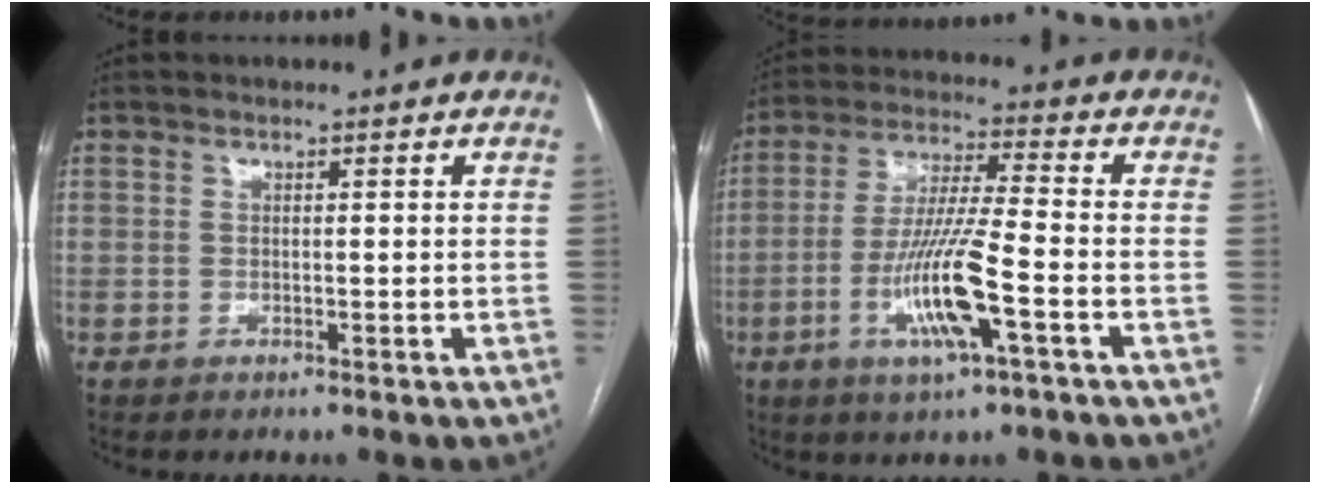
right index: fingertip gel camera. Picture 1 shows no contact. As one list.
[{"total": 12.0, "force": [-4.2, 0.5, 11.2], "torque": [-0.226, -0.009, -0.078]}]